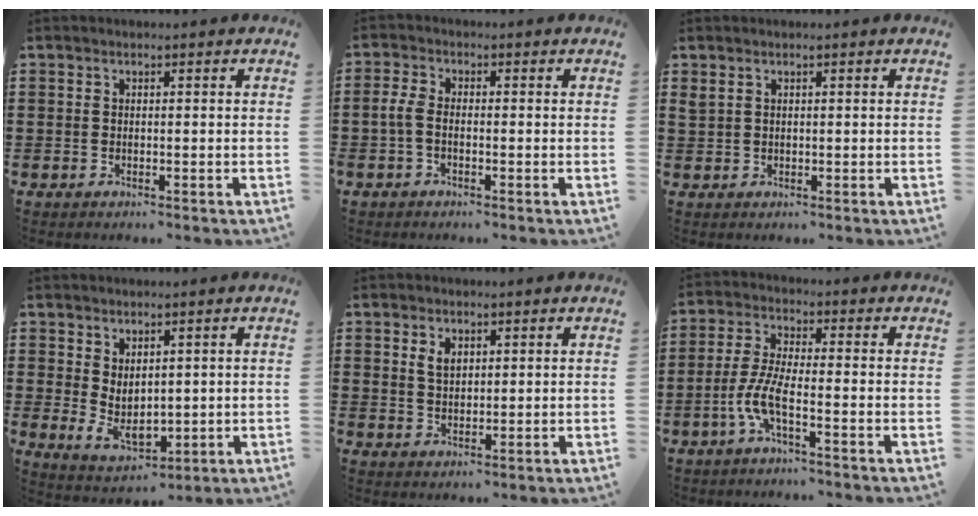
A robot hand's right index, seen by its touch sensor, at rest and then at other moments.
{"total": 2.6, "force": [-1.0, 1.2, 2.1], "torque": [-0.060, -0.005, -0.026]}
{"total": 1.1, "force": [0.7, 0.7, 0.4], "torque": [-0.011, 0.003, 0.014]}
{"total": 4.1, "force": [1.0, 2.7, 2.8], "torque": [-0.062, -0.001, 0.019]}
{"total": 2.4, "force": [1.2, 1.4, 1.5], "torque": [-0.034, 0.004, 0.023]}
{"total": 5.9, "force": [-2.8, 1.1, 5.1], "torque": [-0.121, -0.012, -0.060]}